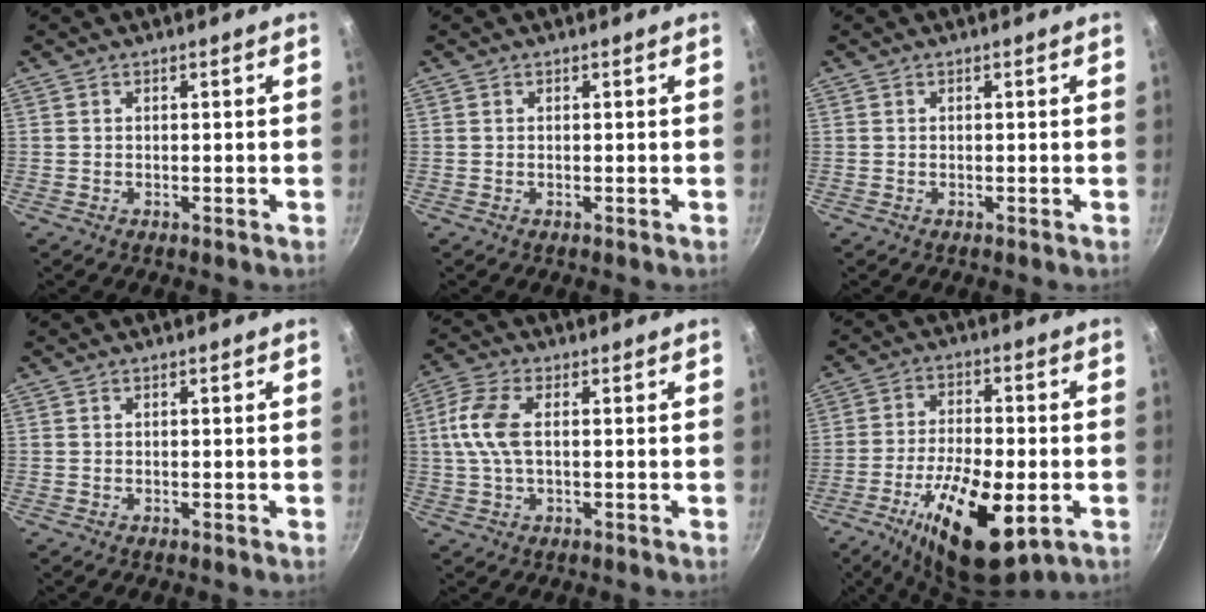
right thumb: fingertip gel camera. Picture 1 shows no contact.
{"total": 0.0}
{"total": 0.0}
{"total": 0.0}
{"total": 8.0, "force": [0.8, 4.0, 6.9], "torque": [-0.155, 0.015, 0.010]}
{"total": 17.7, "force": [-6.6, 7.0, 14.9], "torque": [-0.250, 0.015, -0.105]}